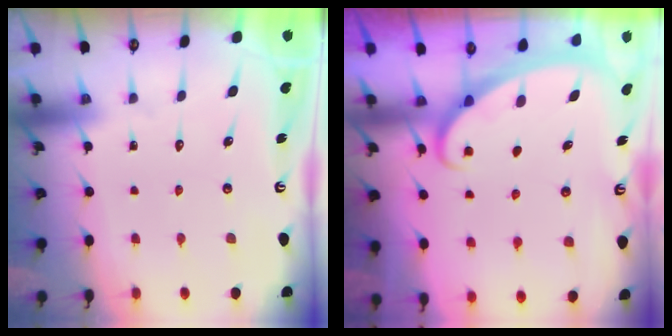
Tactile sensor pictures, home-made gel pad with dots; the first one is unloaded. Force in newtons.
{"total": 2.2, "press": 2.2, "slide": 0.4}